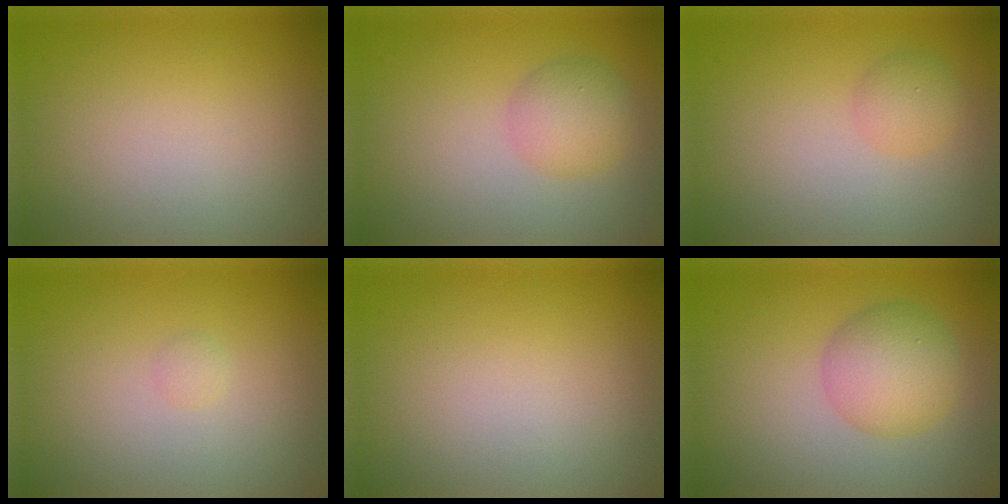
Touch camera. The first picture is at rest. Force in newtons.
{"total": 2.9, "press": 2.9, "slide": 0.1}
{"total": 1.6, "press": 1.6, "slide": 0.1}
{"total": 0.5, "press": 0.5, "slide": 0.0}
{"total": 0.0}
{"total": 4.4, "press": 4.4, "slide": 0.1}